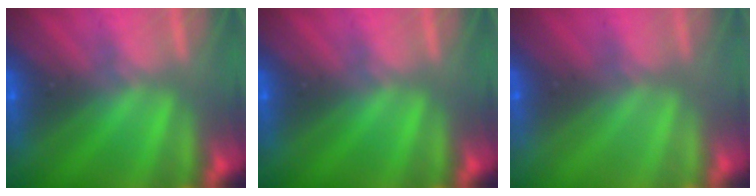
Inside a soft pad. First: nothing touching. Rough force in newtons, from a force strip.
{"total": 0.0}
{"total": 2.9}